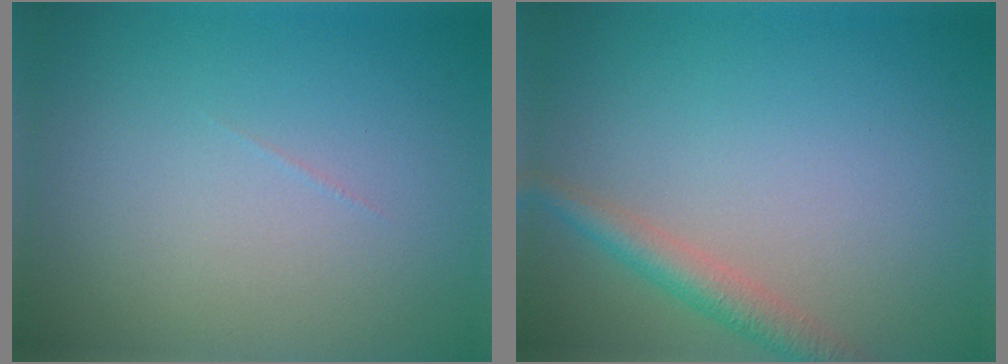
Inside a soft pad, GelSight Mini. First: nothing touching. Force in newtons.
{"total": 2.7, "press": 2.7, "slide": 0.1}